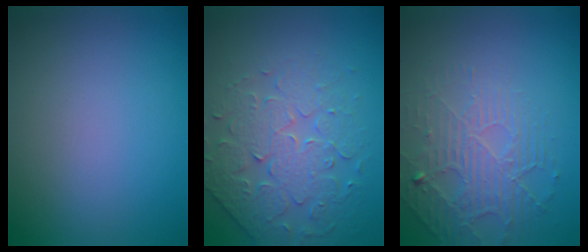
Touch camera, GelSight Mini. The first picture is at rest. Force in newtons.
{"total": 4.5, "press": 4.5, "slide": 0.4}
{"total": 3.1, "press": 2.8, "slide": 1.4}